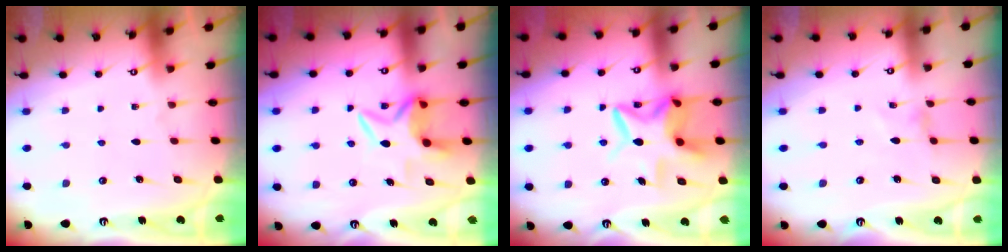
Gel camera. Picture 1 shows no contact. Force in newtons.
{"total": 7.0, "press": 7.0, "slide": 1.0}
{"total": 11.5, "press": 11.4, "slide": 1.3}
{"total": 0.0}